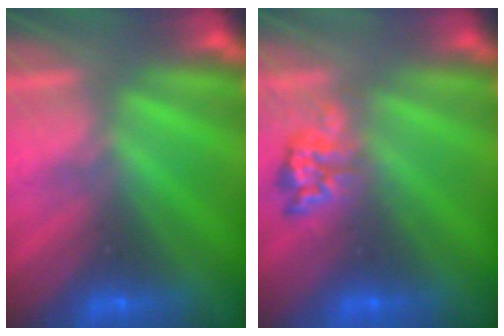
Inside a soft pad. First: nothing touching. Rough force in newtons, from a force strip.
{"total": 2.4}